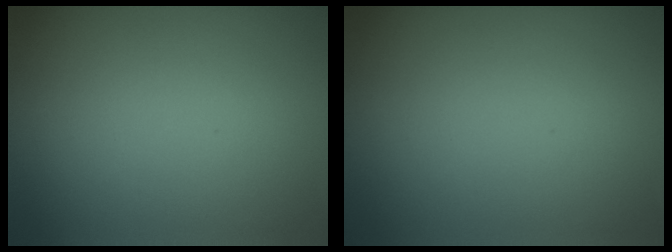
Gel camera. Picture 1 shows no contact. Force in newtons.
{"total": 0.0}